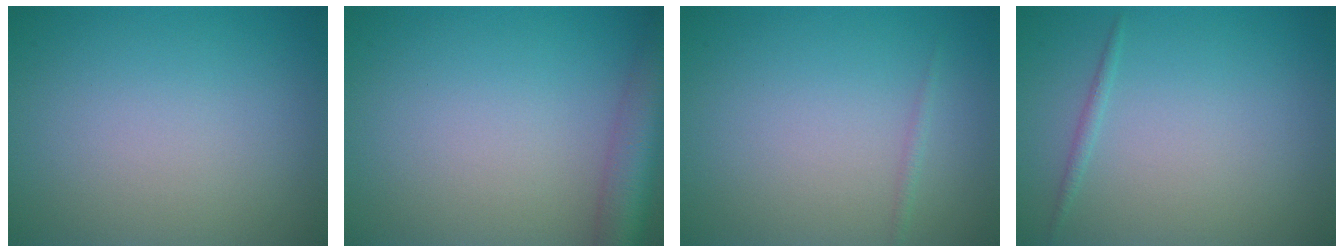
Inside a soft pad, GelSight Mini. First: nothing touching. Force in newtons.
{"total": 5.5, "press": 5.5, "slide": 0.3}
{"total": 0.6, "press": 0.6, "slide": 0.0}
{"total": 0.7, "press": 0.7, "slide": 0.0}